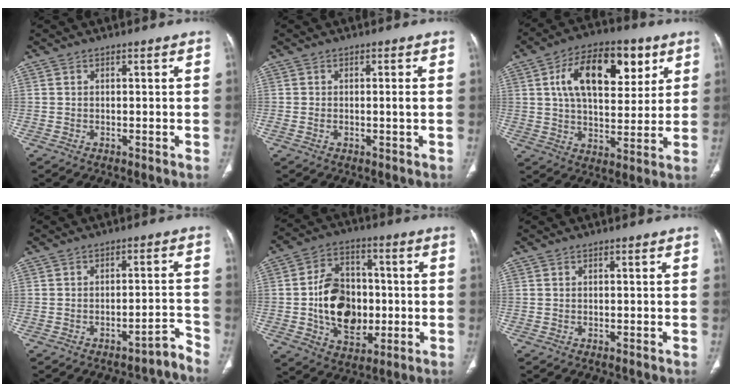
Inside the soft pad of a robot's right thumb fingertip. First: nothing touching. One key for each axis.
{"total": 1.4, "fx": -0.1, "fy": 0.0, "fz": 1.4, "tx": -0.027, "ty": 0.002, "tz": -0.001}
{"total": 17.9, "fx": 6.5, "fy": 9.8, "fz": 13.5, "tx": -0.181, "ty": -0.006, "tz": 0.104}
{"total": 3.5, "fx": -3.5, "fy": 0.6, "fz": 0.3, "tx": 0.015, "ty": 0.064, "tz": -0.042}
{"total": 16.0, "fx": -1.4, "fy": 11.5, "fz": 11.0, "tx": -0.147, "ty": 0.014, "tz": -0.015}
{"total": 0.0}